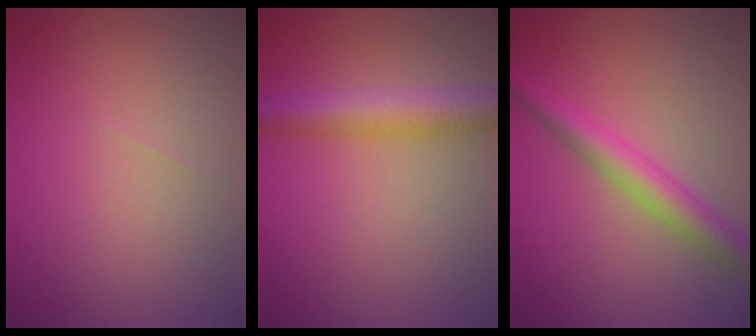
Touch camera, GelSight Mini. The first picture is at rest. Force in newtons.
{"total": 5.4, "press": 5.4, "slide": 0.2}
{"total": 4.1, "press": 4.1, "slide": 0.0}